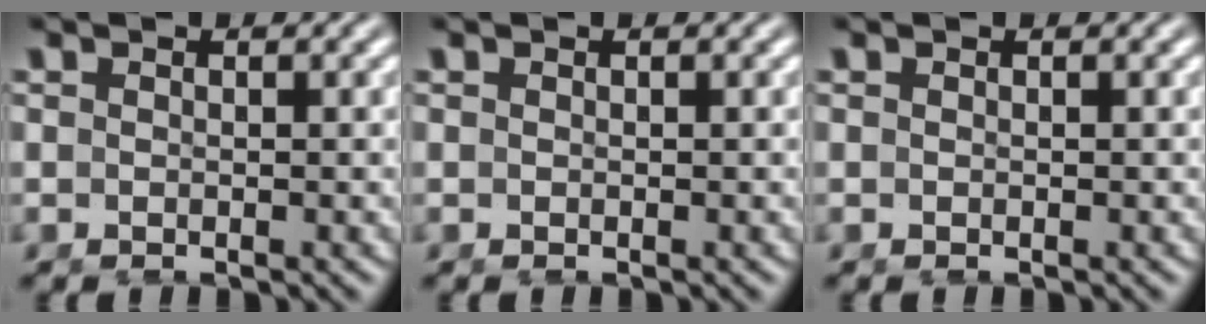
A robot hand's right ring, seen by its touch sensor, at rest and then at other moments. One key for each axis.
{"total": 0.0}
{"total": 0.0}